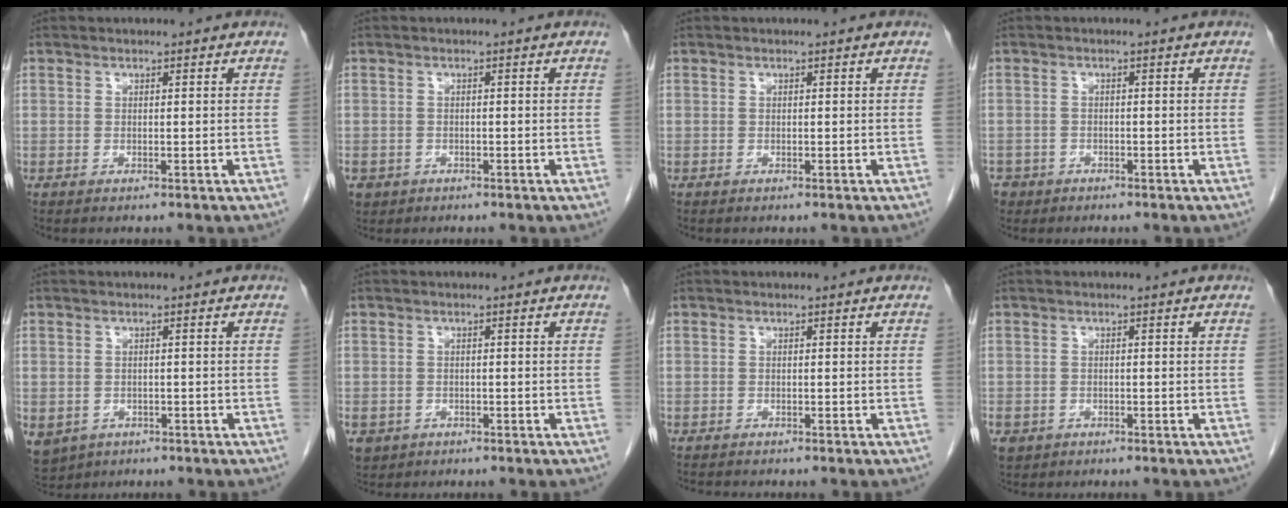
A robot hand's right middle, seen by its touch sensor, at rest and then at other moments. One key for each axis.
{"total": 3.5, "fx": -2.0, "fy": 2.7, "fz": 1.0, "tx": -0.024, "ty": -0.002, "tz": -0.030}
{"total": 0.0}
{"total": 3.7, "fx": -2.6, "fy": 2.6, "fz": 0.3, "tx": -0.008, "ty": 0.004, "tz": -0.045}
{"total": 8.8, "fx": -4.1, "fy": 7.1, "fz": 3.2, "tx": -0.096, "ty": -0.010, "tz": -0.052}
{"total": 5.0, "fx": -2.5, "fy": 4.1, "fz": 1.4, "tx": -0.034, "ty": -0.002, "tz": -0.034}
{"total": 1.6, "fx": -1.5, "fy": 0.3, "fz": 0.6, "tx": -0.014, "ty": -0.004, "tz": -0.021}
{"total": 5.1, "fx": -2.7, "fy": 3.8, "fz": 2.0, "tx": -0.057, "ty": -0.007, "tz": -0.039}